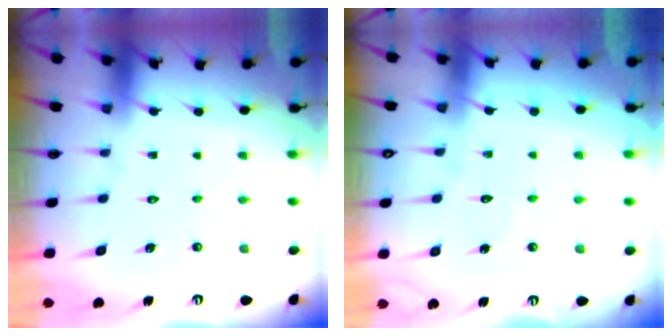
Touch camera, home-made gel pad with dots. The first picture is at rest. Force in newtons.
{"total": 3.1, "press": 3.1, "slide": 0.3}